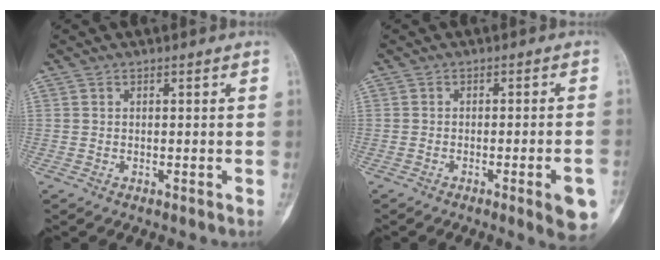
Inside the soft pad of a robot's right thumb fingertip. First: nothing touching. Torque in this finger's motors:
{"motor_torque": [1.51, 0.98, 0.55, -0.41, 0.28]}